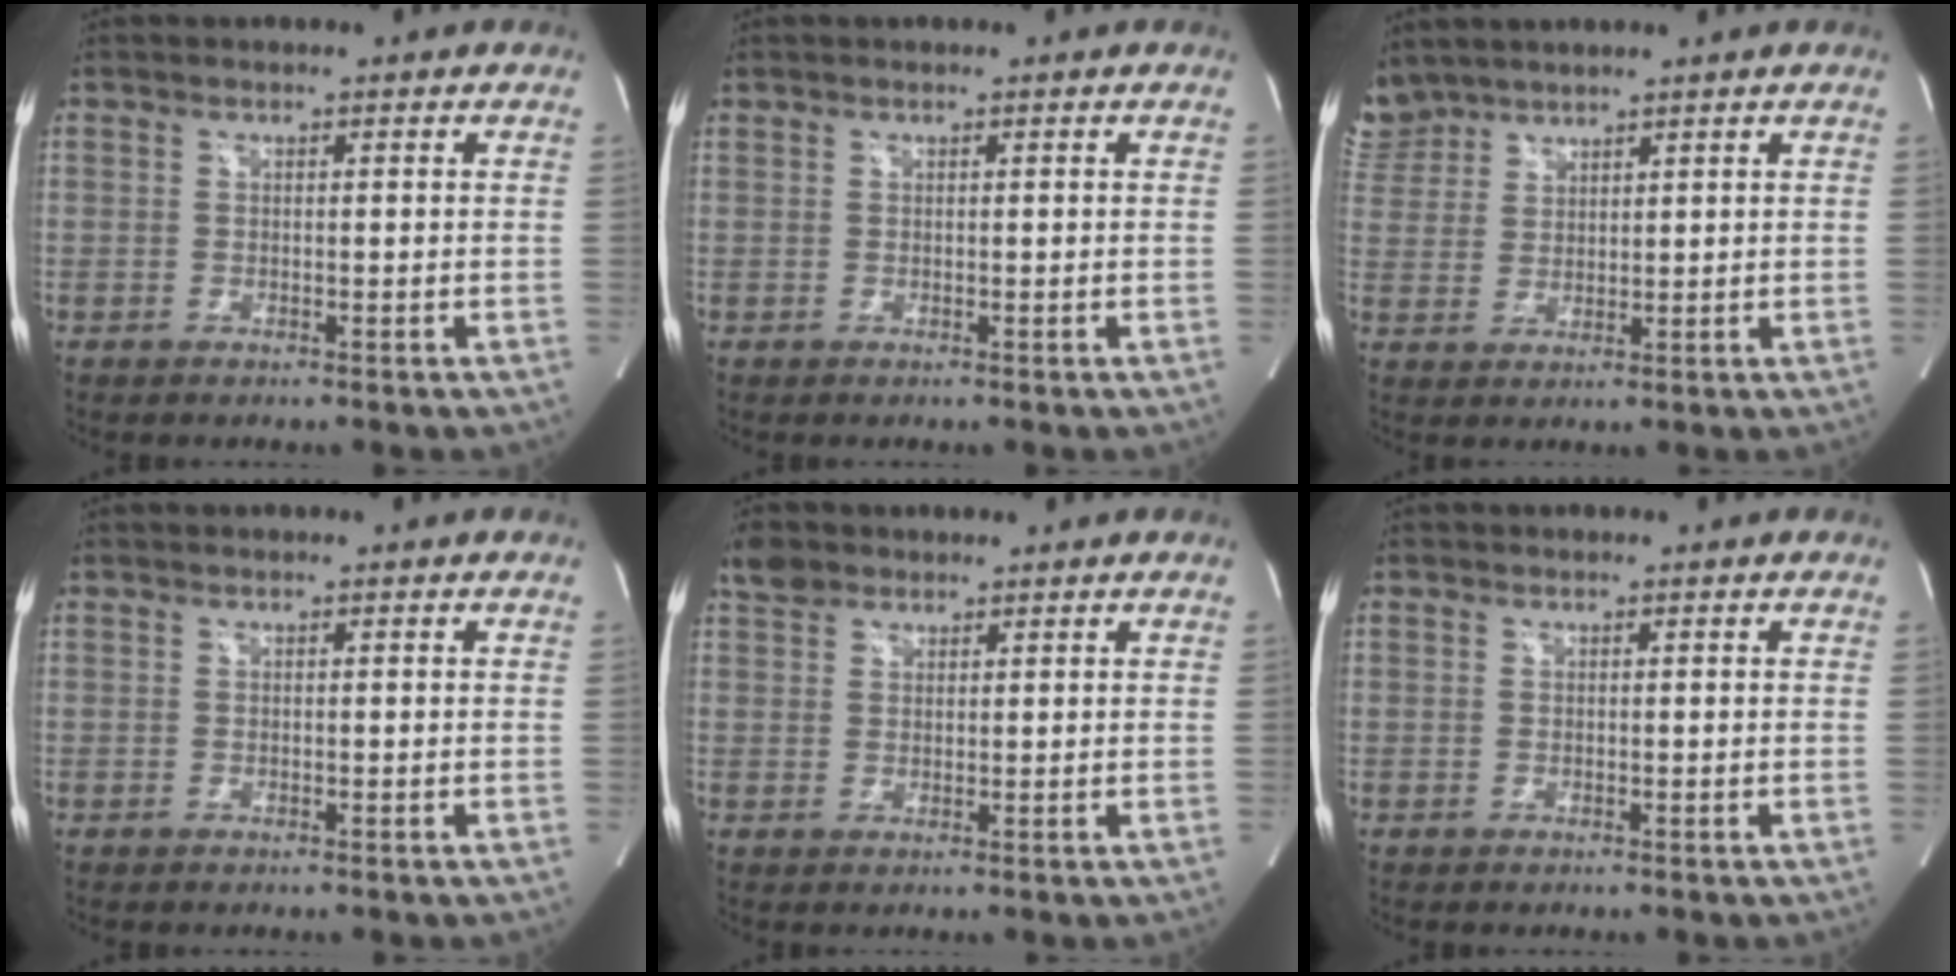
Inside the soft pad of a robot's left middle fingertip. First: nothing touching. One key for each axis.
{"total": 0.0}
{"total": 6.1, "fx": 5.5, "fy": 2.5, "fz": 0.1, "tx": -0.009, "ty": 0.013, "tz": 0.122}
{"total": 0.0}
{"total": 3.3, "fx": 2.5, "fy": 2.1, "fz": 0.8, "tx": -0.022, "ty": 0.016, "tz": 0.049}
{"total": 0.0}